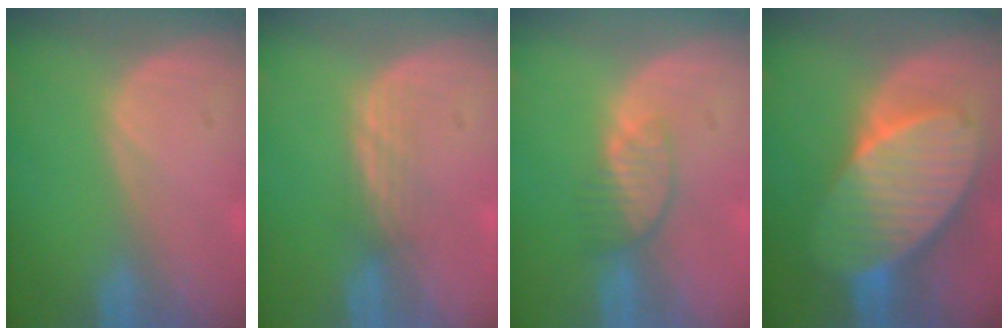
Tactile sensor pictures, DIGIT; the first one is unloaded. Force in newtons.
{"total": 2.2, "press": 2.2, "slide": 0.4}
{"total": 3.7, "press": 3.4, "slide": 1.5}
{"total": 10.7, "press": 10.7, "slide": 0.6}